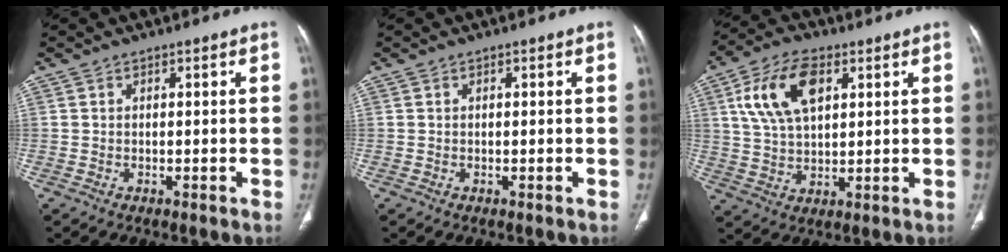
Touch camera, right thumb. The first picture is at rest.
{"total": 0.0}
{"total": 12.8, "force": [4.6, 7.0, 9.7], "torque": [-0.179, -0.002, 0.087]}